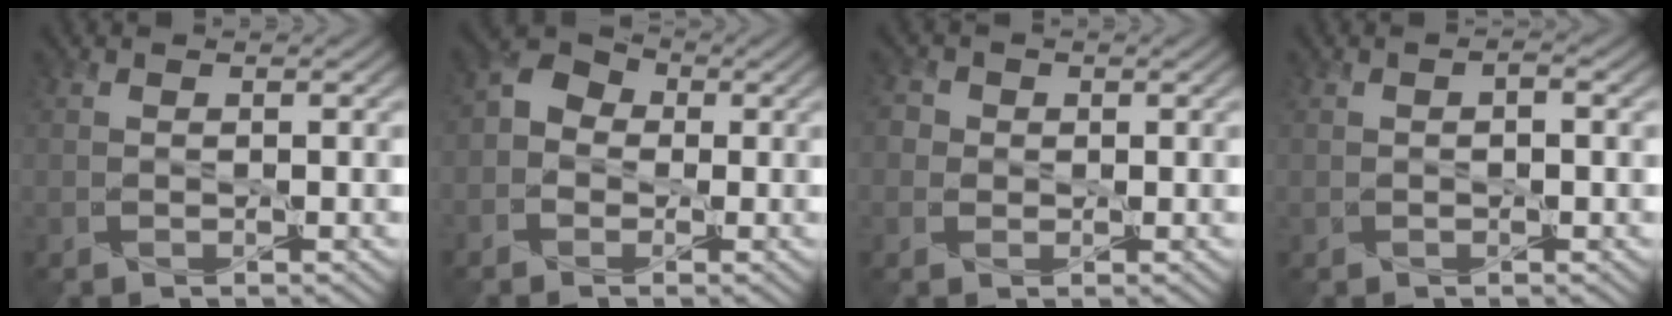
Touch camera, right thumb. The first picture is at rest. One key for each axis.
{"total": 4.3, "fx": -1.1, "fy": 3.6, "fz": 2.1, "tx": -0.059, "ty": 0.006, "tz": -0.026}
{"total": 2.3, "fx": 0.3, "fy": 2.2, "fz": 0.6, "tx": -0.020, "ty": 0.012, "tz": -0.003}
{"total": 0.8, "fx": 0.0, "fy": 0.4, "fz": 0.7, "tx": -0.010, "ty": -0.003, "tz": 0.005}